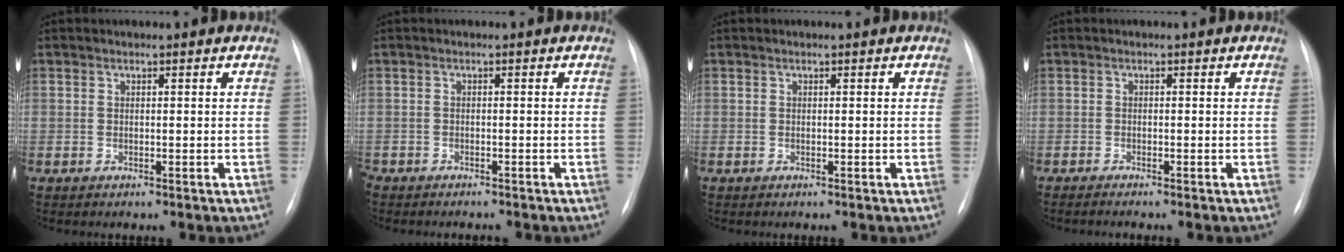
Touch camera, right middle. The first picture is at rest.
{"total": 3.8, "force": [-3.5, 1.1, 1.1], "torque": [-0.009, -0.006, -0.050]}
{"total": 0.0}
{"total": 1.9, "force": [-1.6, -0.1, 1.1], "torque": [-0.012, -0.002, -0.020]}